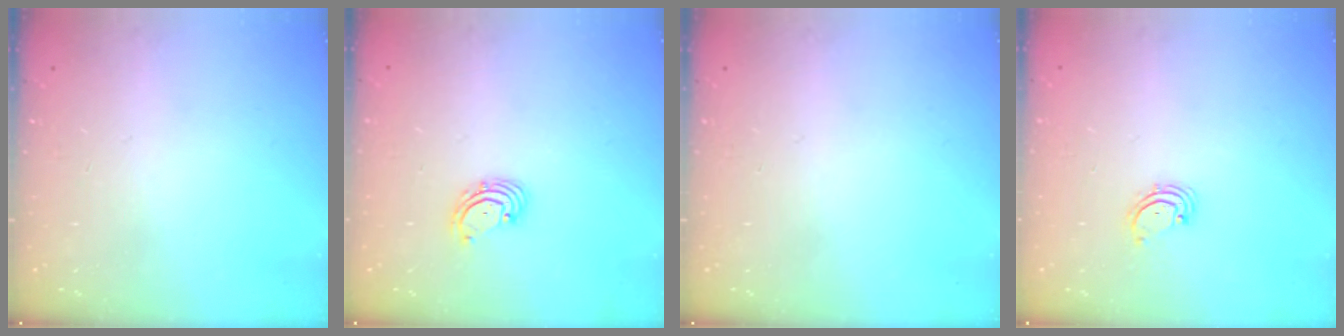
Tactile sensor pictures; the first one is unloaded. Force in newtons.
{"total": 2.6, "press": 2.5, "slide": 0.6}
{"total": 0.0}
{"total": 2.1, "press": 2.1, "slide": 0.3}